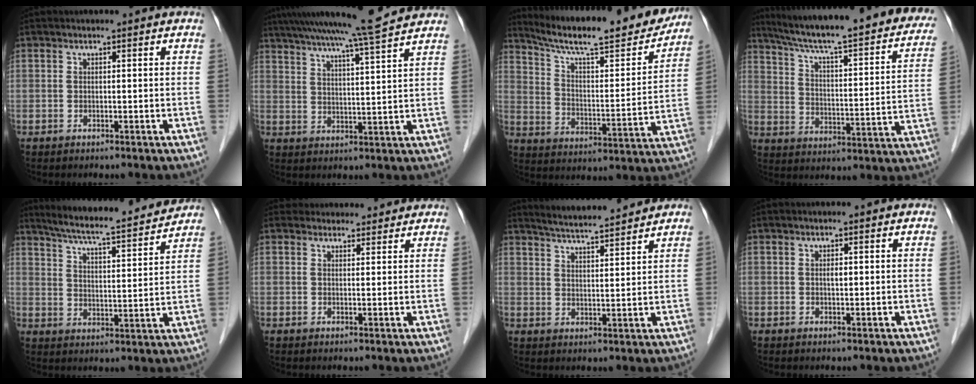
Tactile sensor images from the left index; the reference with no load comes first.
{"total": 14.3, "force": [12.7, -1.1, 6.6], "torque": [-0.117, 0.007, 0.181]}
{"total": 22.6, "force": [20.1, 2.3, 10.0], "torque": [-0.163, -0.028, 0.290]}
{"total": 31.0, "force": [26.4, 4.1, 15.7], "torque": [-0.241, -0.042, 0.340]}
{"total": 15.7, "force": [14.5, 0.3, 5.9], "torque": [-0.102, -0.002, 0.211]}
{"total": 6.1, "force": [5.7, 2.2, 0.2], "torque": [0.011, 0.017, 0.062]}
{"total": 10.0, "force": [9.5, 0.3, 3.4], "torque": [-0.064, 0.017, 0.145]}
{"total": 0.6, "force": [0.2, 0.2, 0.6], "torque": [-0.013, -0.002, 0.003]}